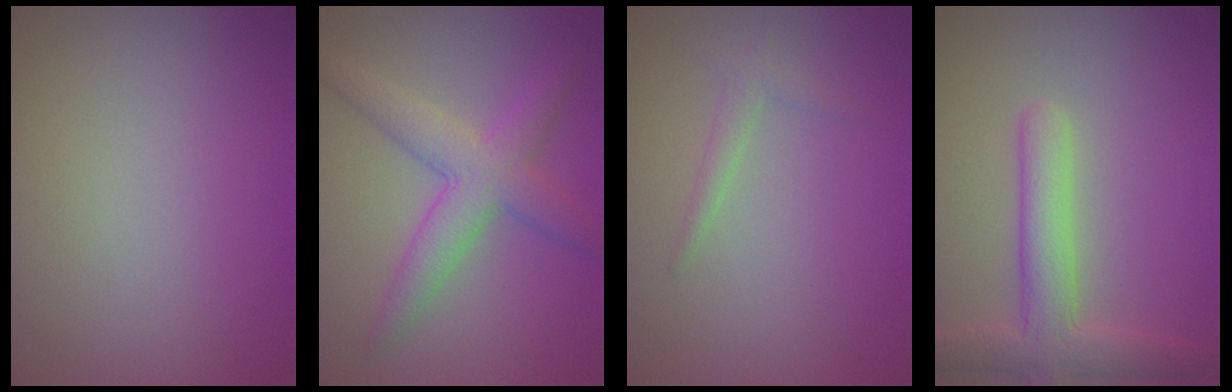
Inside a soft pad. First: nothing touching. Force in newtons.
{"total": 4.7, "press": 4.7, "slide": 0.1}
{"total": 1.3, "press": 1.3, "slide": 0.1}
{"total": 4.5, "press": 4.5, "slide": 0.5}